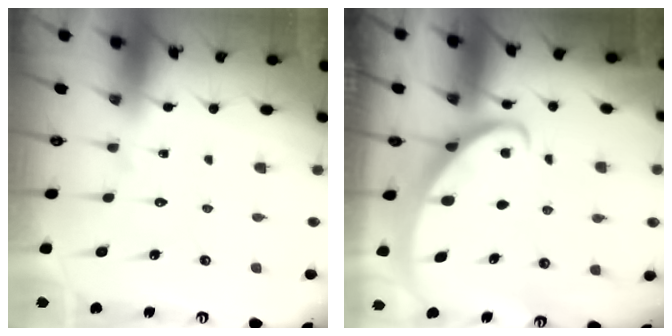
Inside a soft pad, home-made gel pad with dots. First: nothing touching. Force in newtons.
{"total": 2.2, "press": 2.2, "slide": 0.2}